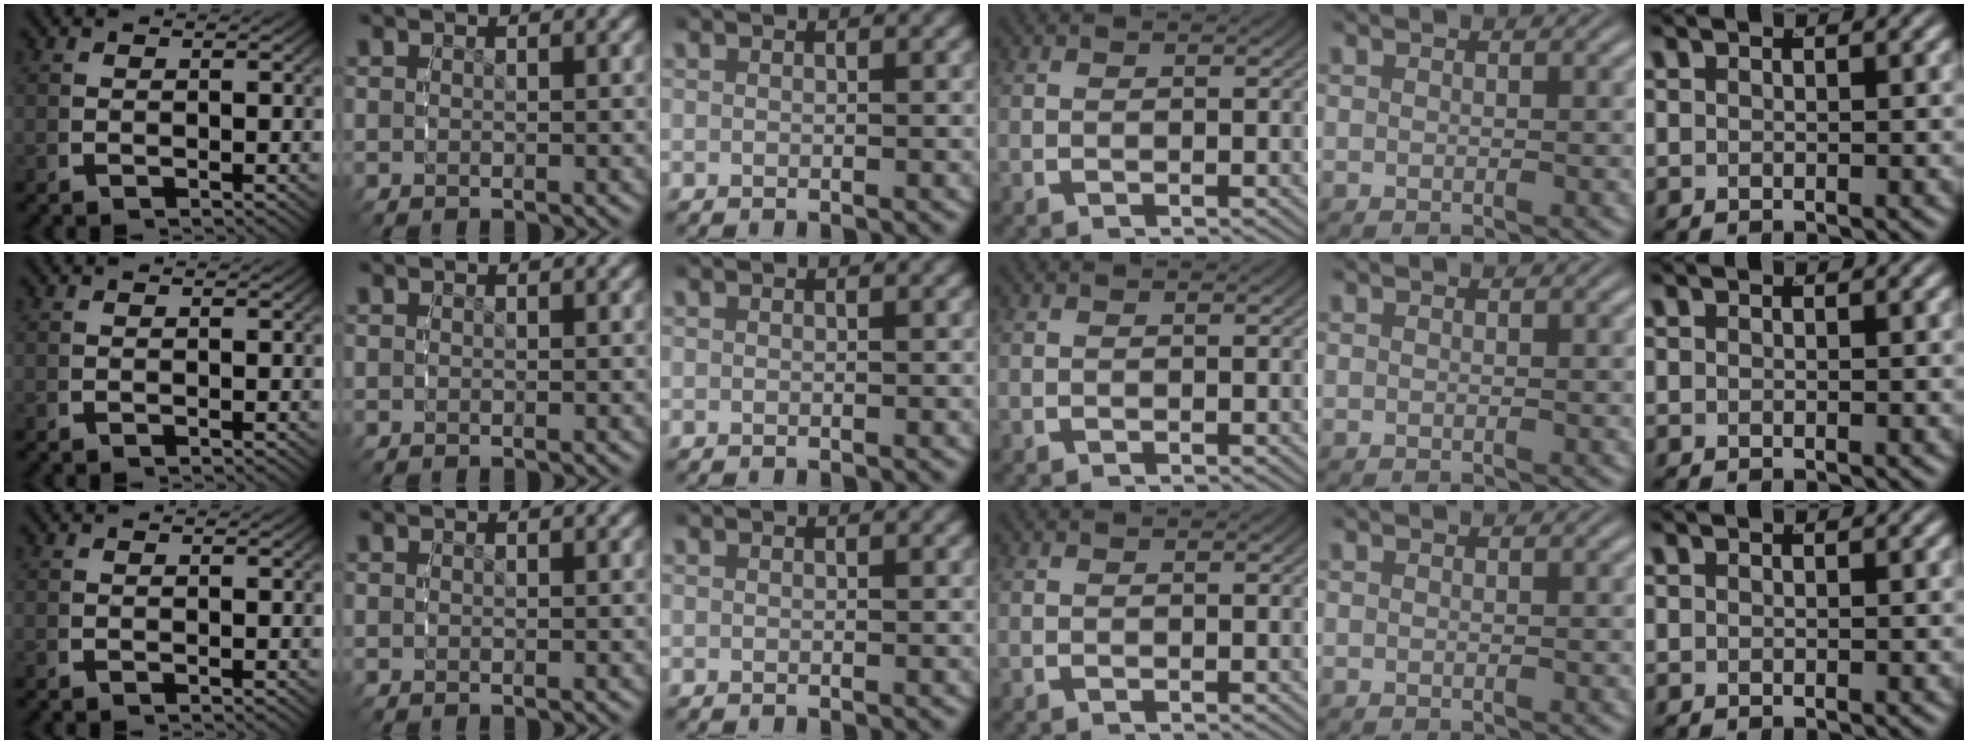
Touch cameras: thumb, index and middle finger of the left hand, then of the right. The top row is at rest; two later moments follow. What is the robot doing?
{"motion": "reach", "object": "backpack"}